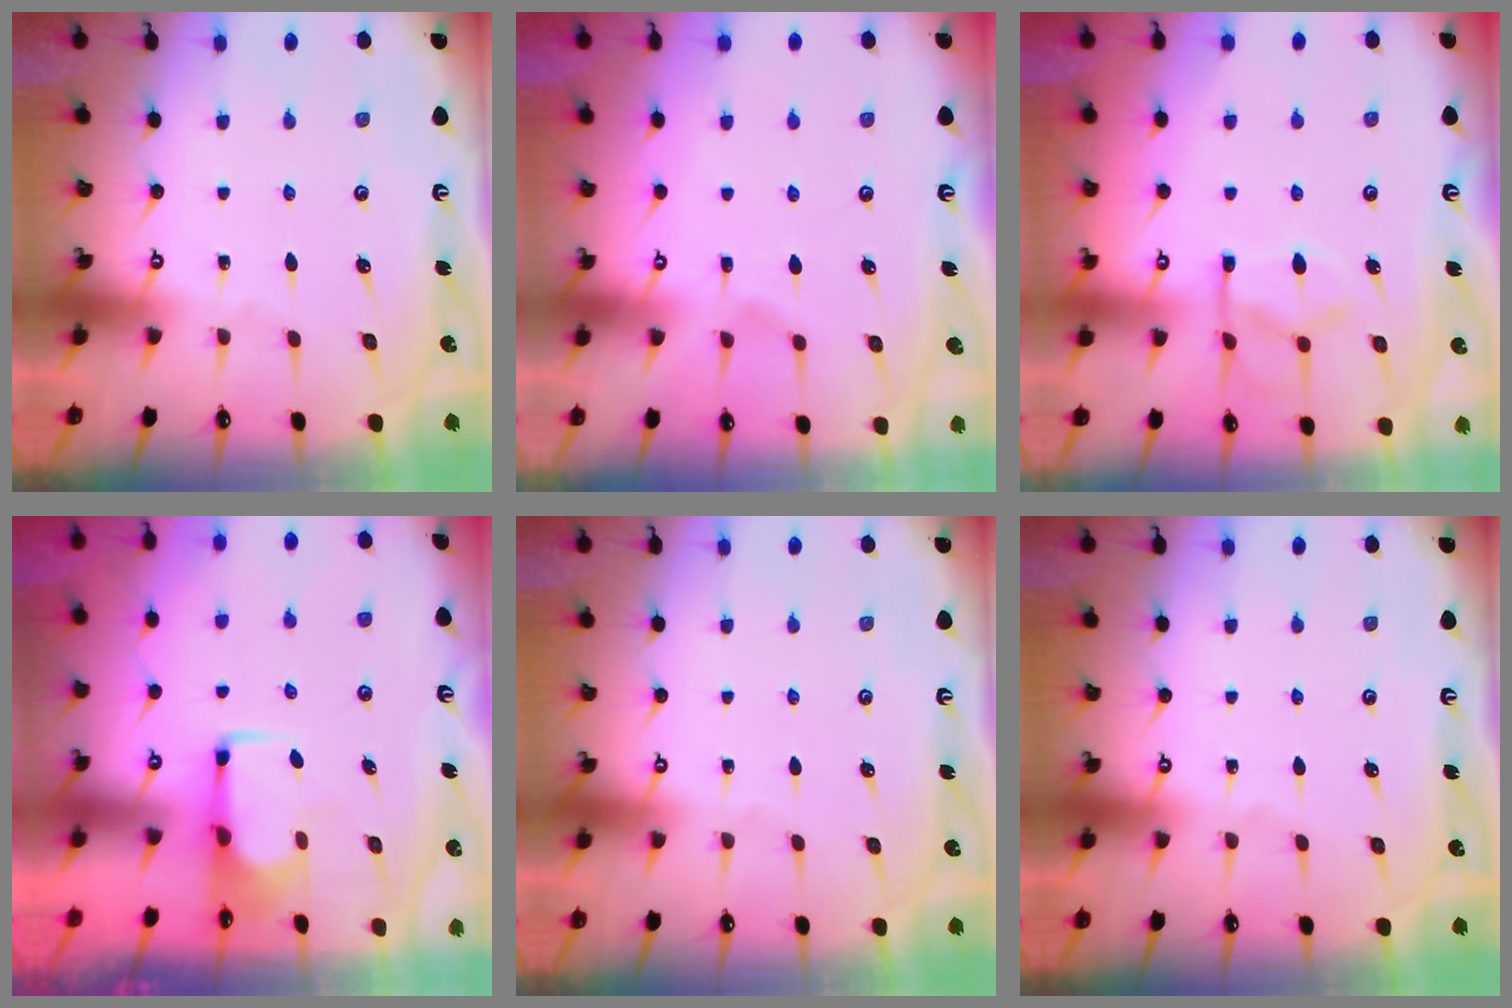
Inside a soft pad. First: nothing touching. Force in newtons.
{"total": 2.4, "press": 2.0, "slide": 1.2}
{"total": 12.2, "press": 12.1, "slide": 1.3}
{"total": 1.7, "press": 1.6, "slide": 0.6}
{"total": 0.0}
{"total": 0.0}